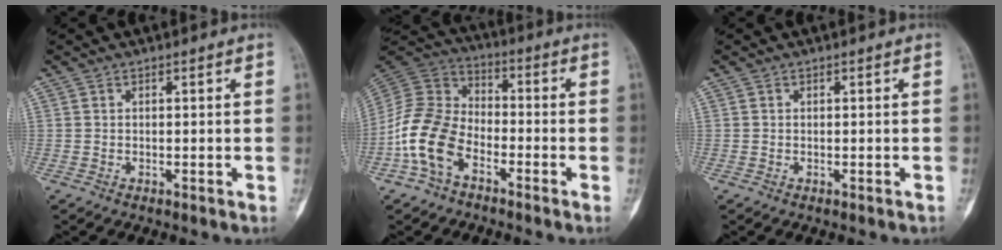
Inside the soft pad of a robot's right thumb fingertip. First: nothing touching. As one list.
[{"total": 12.7, "force": [-5.7, 8.4, 7.7], "torque": [-0.152, 0.047, -0.121]}, {"total": 0.0}]